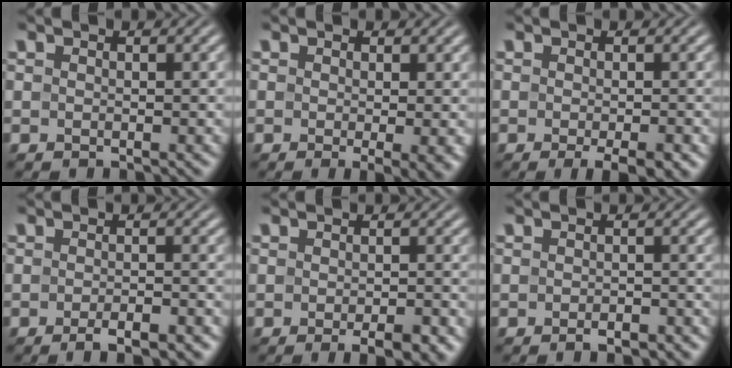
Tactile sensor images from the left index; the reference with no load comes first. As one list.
[{"total": 3.0, "force": [-0.5, 0.6, 2.9], "torque": [-0.040, -0.011, -0.008]}, {"total": 3.3, "force": [-1.5, 0.6, 2.8], "torque": [-0.039, -0.002, -0.022]}, {"total": 3.6, "force": [-2.3, 0.9, 2.7], "torque": [-0.038, 0.000, -0.035]}, {"total": 3.2, "force": [-1.7, 0.7, 2.6], "torque": [-0.038, -0.004, -0.023]}, {"total": 1.9, "force": [-1.4, 0.6, 1.2], "torque": [-0.015, 0.001, -0.019]}]